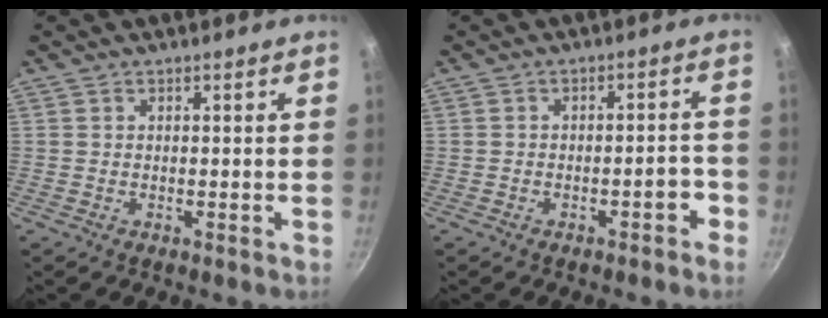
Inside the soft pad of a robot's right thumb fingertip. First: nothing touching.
{"total": 3.4, "force": [-2.0, 1.4, 2.4], "torque": [-0.019, 0.030, -0.020]}